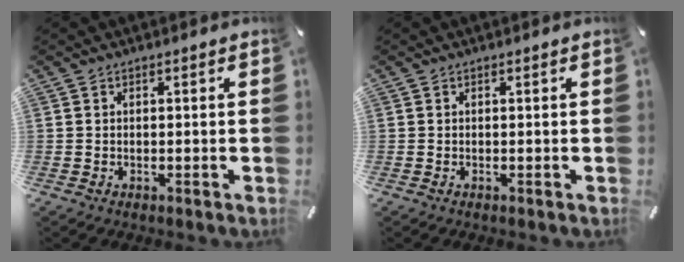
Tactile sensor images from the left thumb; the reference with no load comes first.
{"total": 0.0}